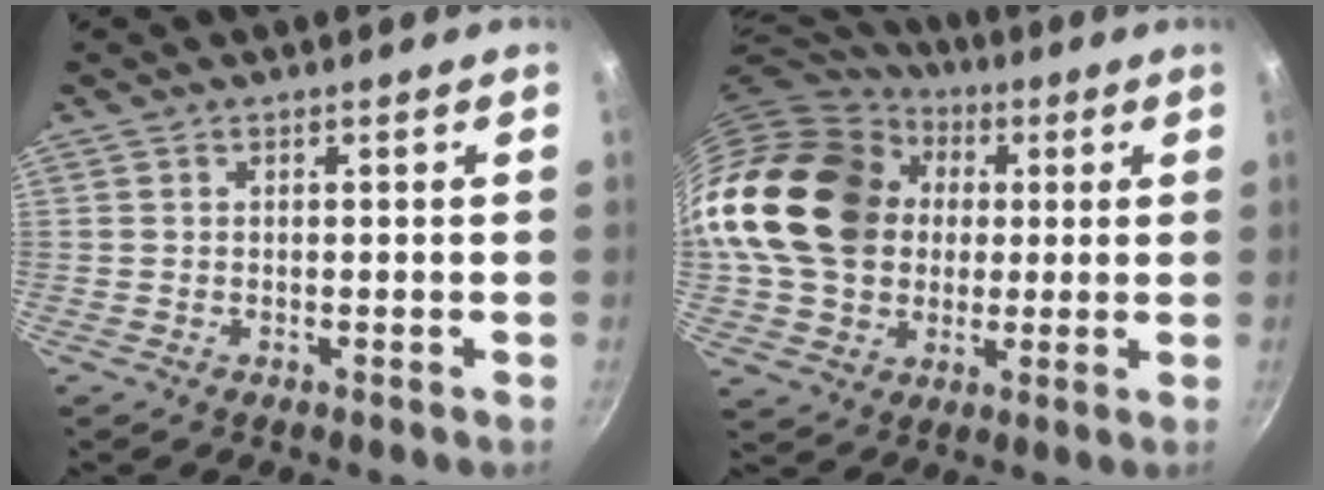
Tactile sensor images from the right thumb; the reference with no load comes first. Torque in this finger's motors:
{"motor_torque": [2.49, 2.52, 0.79, -0.64, 0.66]}